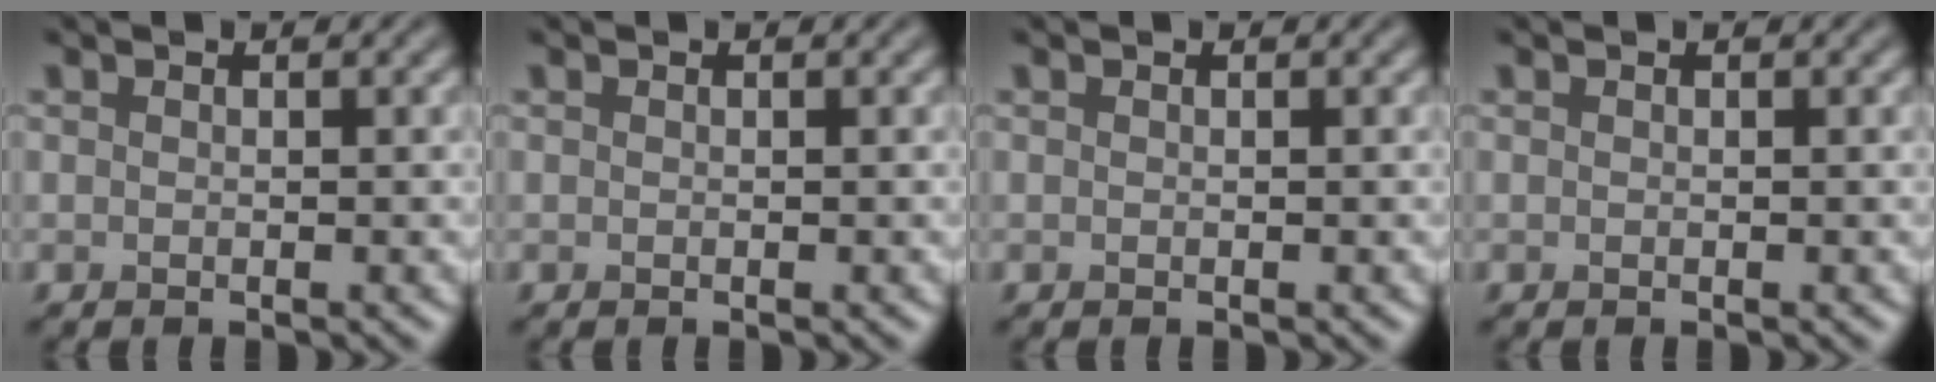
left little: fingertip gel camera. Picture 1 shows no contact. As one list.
[{"total": 0.0}, {"total": 0.0}, {"total": 0.0}]